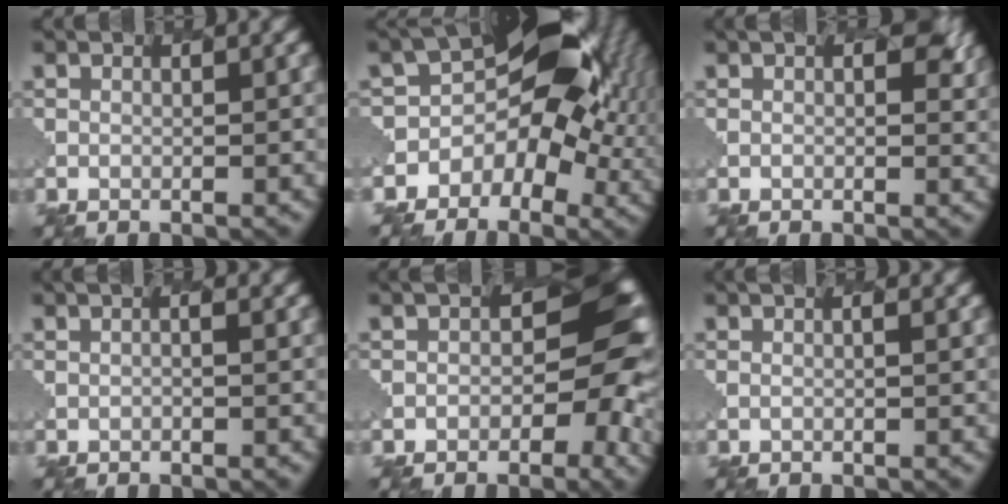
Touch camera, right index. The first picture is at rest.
{"total": 6.7, "force": [-1.0, 5.7, 3.3], "torque": [-0.045, 0.019, -0.044]}
{"total": 1.3, "force": [1.1, 0.4, -0.5], "torque": [0.000, 0.011, -0.002]}
{"total": 0.8, "force": [-0.1, 0.4, 0.7], "torque": [-0.005, 0.006, -0.014]}
{"total": 4.8, "force": [0.1, 3.5, 3.2], "torque": [-0.048, 0.013, -0.033]}
{"total": 0.9, "force": [0.4, 0.3, 0.8], "torque": [-0.002, 0.012, -0.008]}